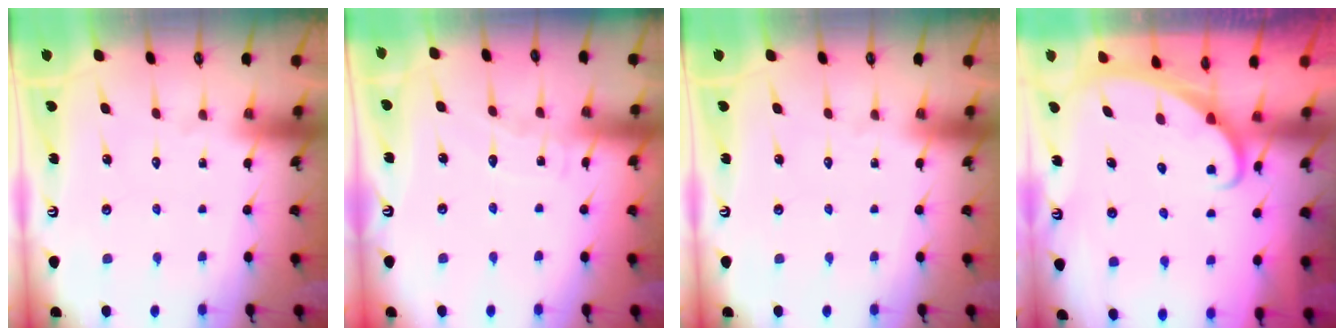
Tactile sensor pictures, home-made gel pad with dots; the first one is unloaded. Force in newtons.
{"total": 5.6, "press": 5.6, "slide": 0.5}
{"total": 0.0}
{"total": 2.2, "press": 2.2, "slide": 0.1}